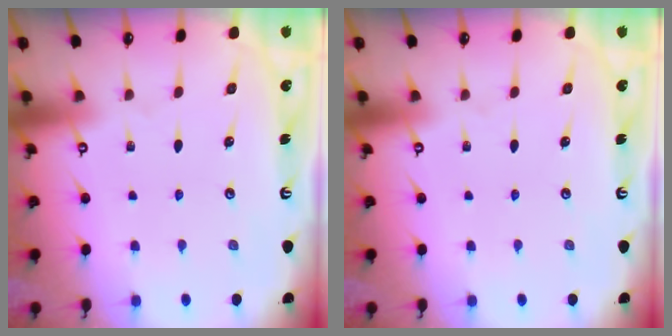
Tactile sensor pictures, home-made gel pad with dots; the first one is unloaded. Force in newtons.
{"total": 0.0}